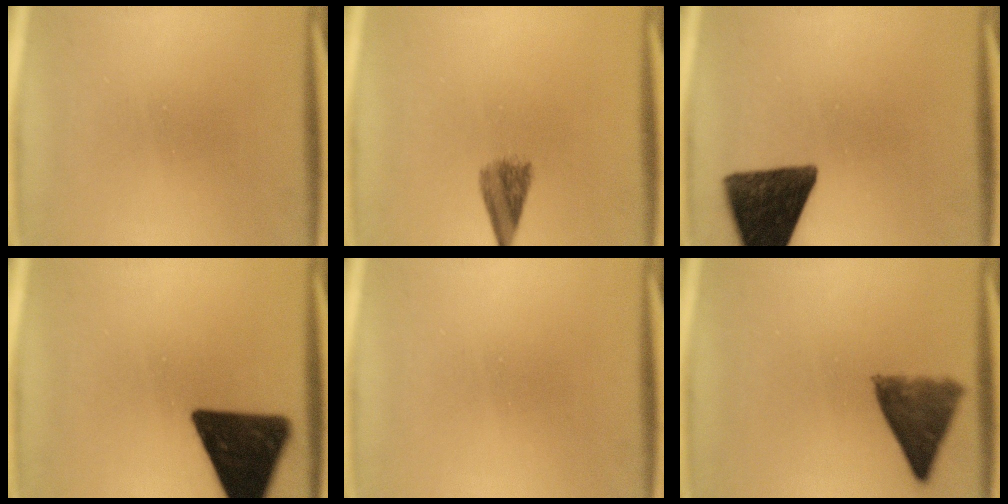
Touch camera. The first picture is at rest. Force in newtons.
{"total": 3.5}
{"total": 14.4}
{"total": 15.5}
{"total": 0.0}
{"total": 8.1}